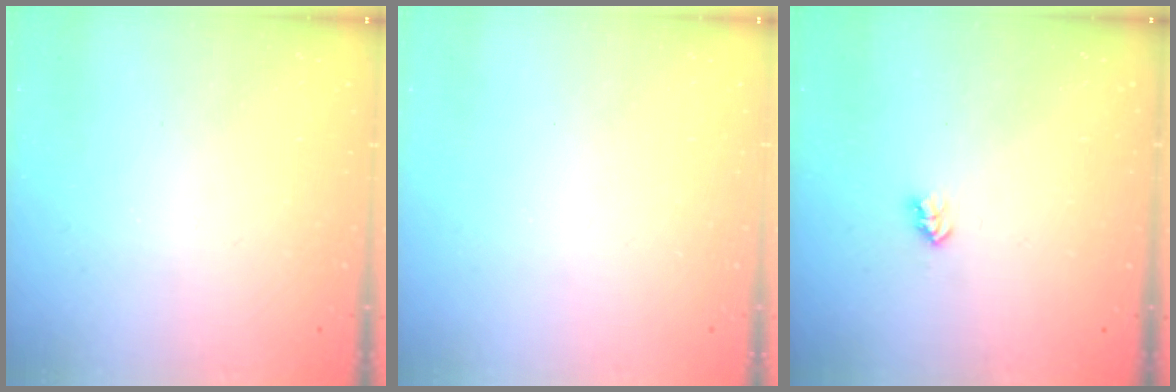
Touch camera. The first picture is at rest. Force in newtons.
{"total": 0.0}
{"total": 2.7, "press": 2.7, "slide": 0.4}